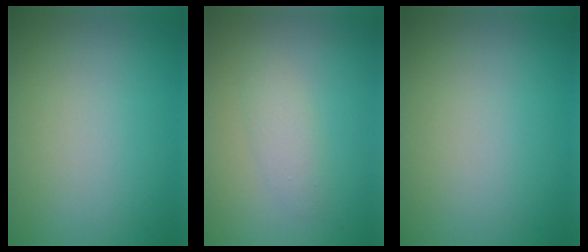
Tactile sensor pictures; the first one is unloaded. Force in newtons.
{"total": 1.9, "press": 1.9, "slide": 0.1}
{"total": 0.0}